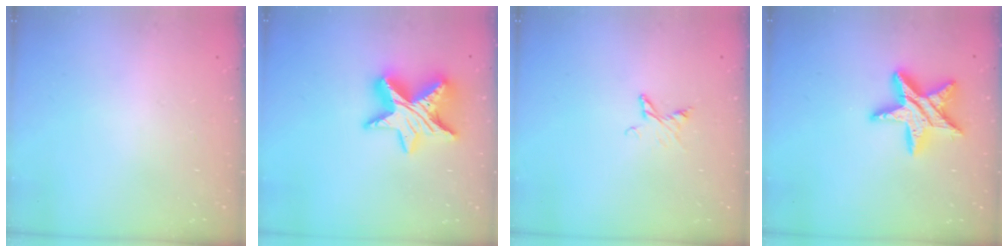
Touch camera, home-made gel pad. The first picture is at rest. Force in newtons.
{"total": 14.7, "press": 14.6, "slide": 1.2}
{"total": 3.2, "press": 3.2, "slide": 0.4}
{"total": 15.0, "press": 15.0, "slide": 1.2}